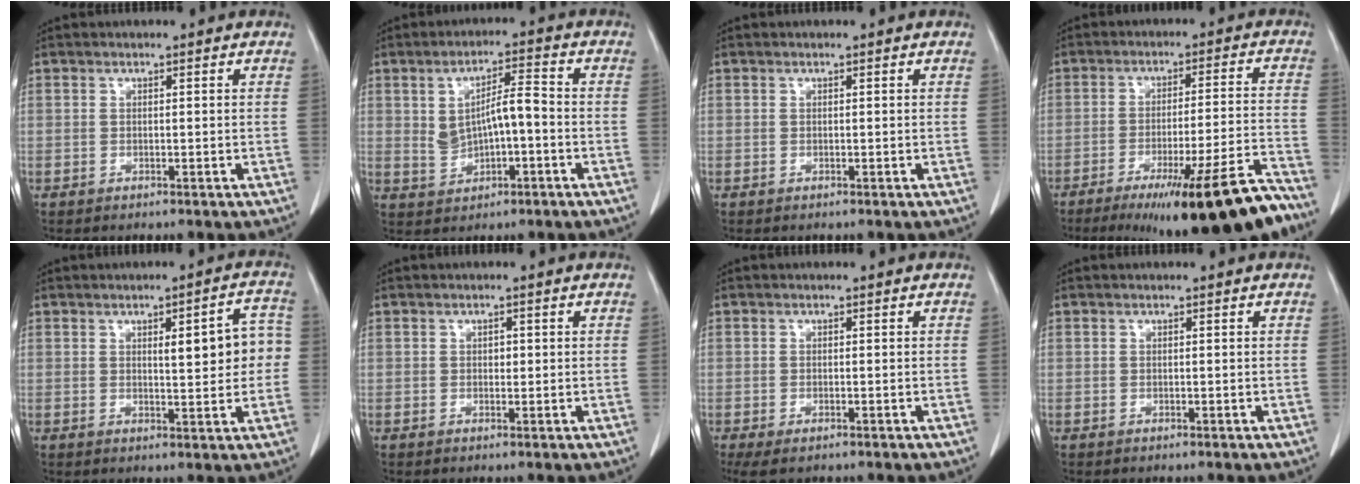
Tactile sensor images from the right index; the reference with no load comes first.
{"total": 6.5, "force": [0.0, 2.2, 6.1], "torque": [-0.109, 0.015, 0.007]}
{"total": 0.0}
{"total": 18.6, "force": [-14.2, -0.1, 12.0], "torque": [-0.113, -0.010, -0.208]}
{"total": 7.4, "force": [0.8, 2.0, 7.1], "torque": [-0.089, 0.018, 0.013]}
{"total": 1.0, "force": [0.1, 0.7, 0.7], "torque": [-0.010, 0.001, 0.001]}
{"total": 3.7, "force": [-2.5, 1.3, 2.4], "torque": [-0.042, -0.013, -0.036]}
{"total": 0.0}